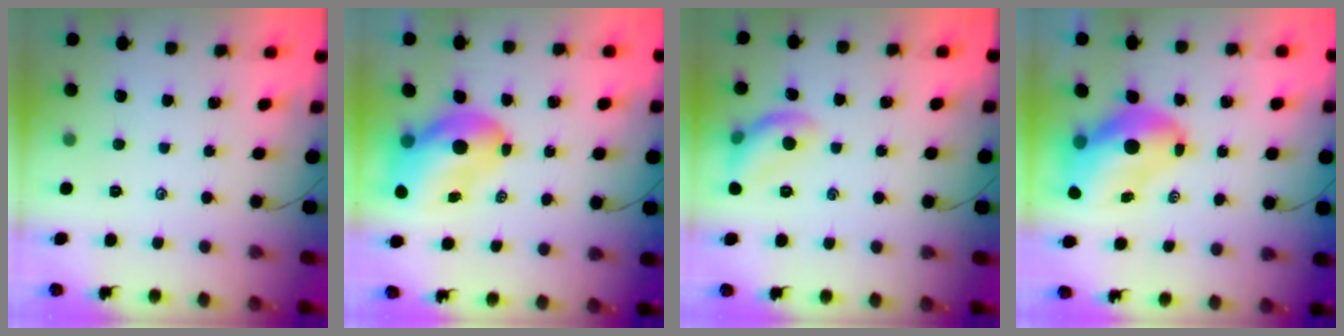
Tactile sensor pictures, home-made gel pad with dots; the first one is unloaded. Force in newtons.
{"total": 8.8, "press": 8.4, "slide": 2.3}
{"total": 9.2, "press": 9.2, "slide": 0.3}
{"total": 11.9, "press": 11.5, "slide": 3.2}